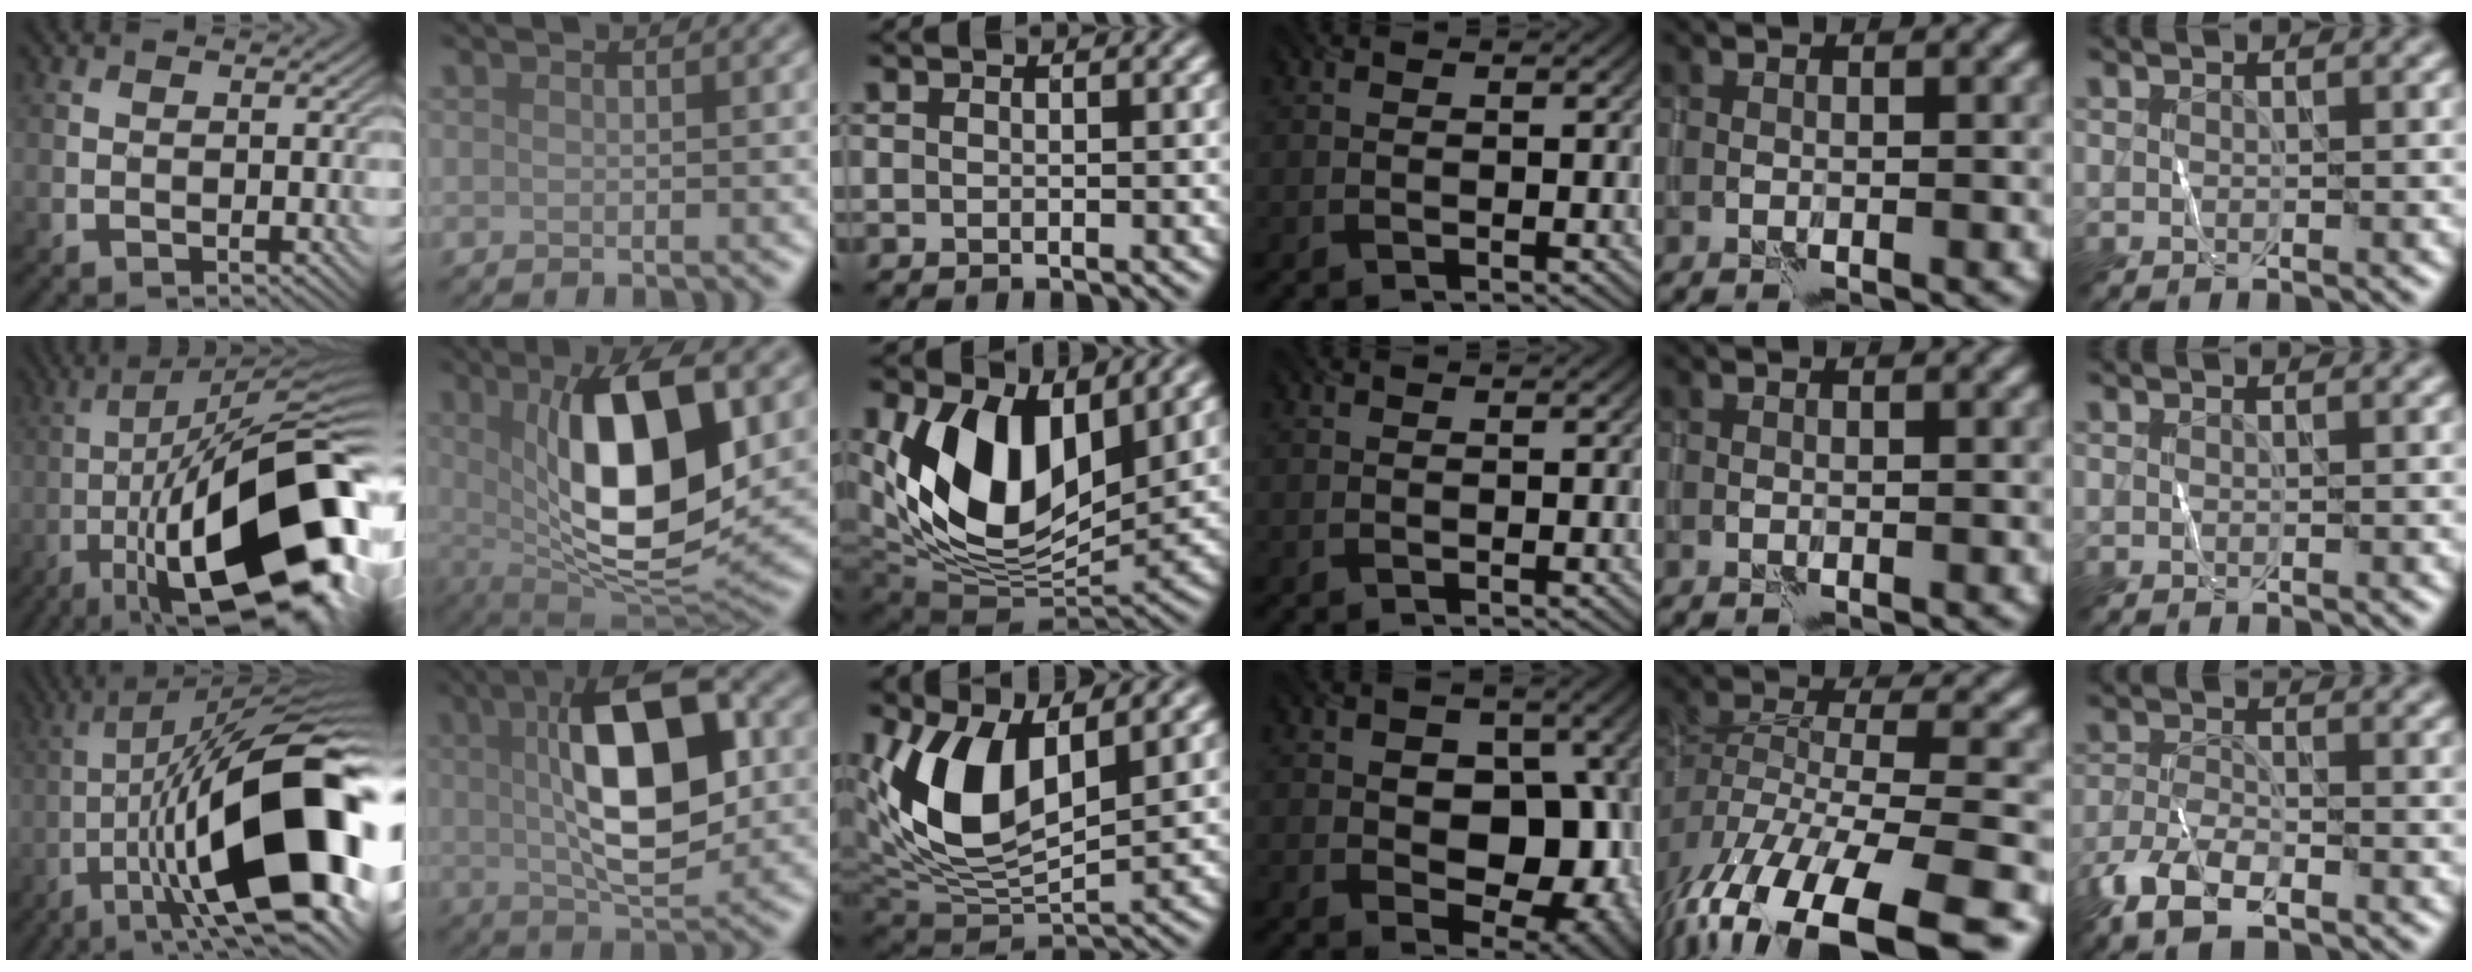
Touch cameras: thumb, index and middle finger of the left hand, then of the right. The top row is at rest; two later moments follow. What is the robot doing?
{"motion": "wrap", "object": "ribbon"}